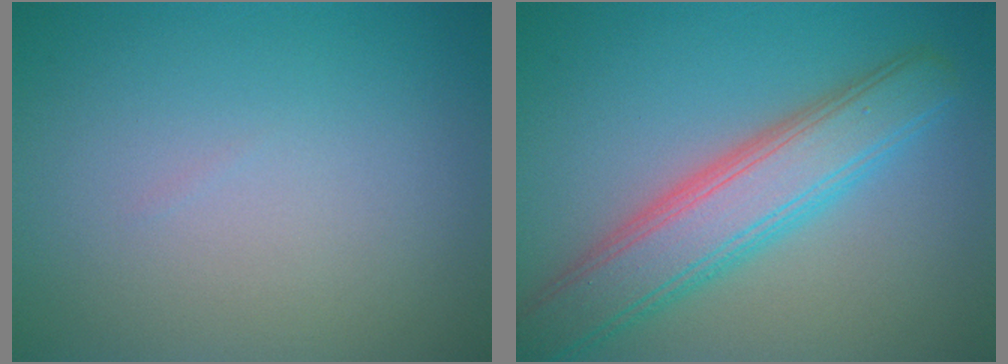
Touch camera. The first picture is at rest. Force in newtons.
{"total": 6.5, "press": 6.5, "slide": 0.3}